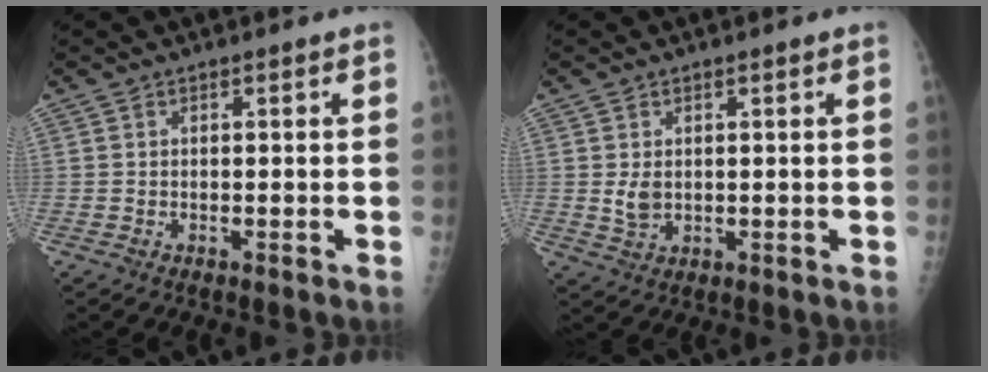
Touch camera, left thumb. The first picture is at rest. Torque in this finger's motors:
{"motor_torque": [0.04, 0.01, 0.37, -0.09, 0.01]}